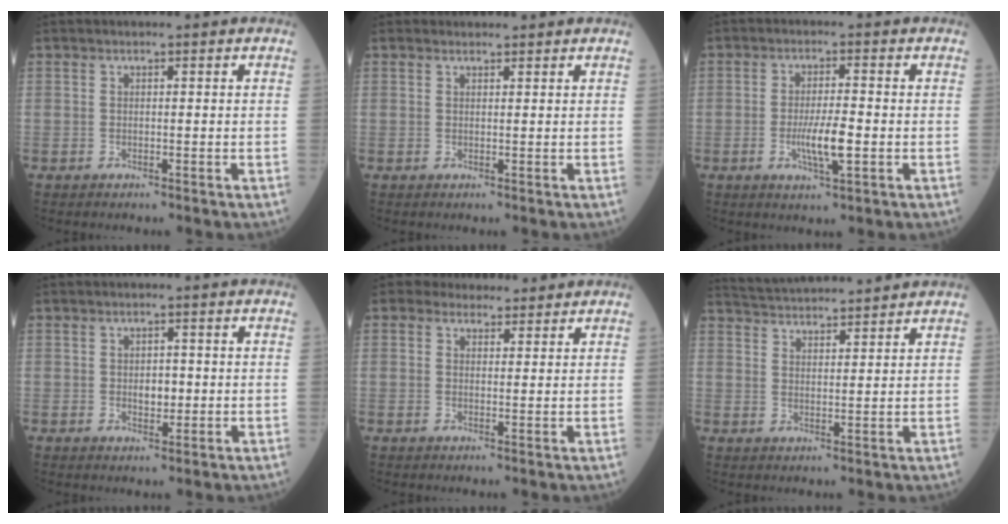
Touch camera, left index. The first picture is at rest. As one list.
[{"total": 1.5, "force": [1.4, 0.5, 0.0], "torque": [0.001, 0.009, 0.020]}, {"total": 5.1, "force": [-1.3, 0.6, 4.9], "torque": [-0.091, -0.009, -0.022]}, {"total": 2.0, "force": [-0.1, 1.3, 1.6], "torque": [-0.019, -0.003, 0.001]}, {"total": 5.3, "force": [4.7, 2.3, 0.7], "torque": [0.005, 0.011, 0.060]}, {"total": 11.6, "force": [11.2, 0.6, 3.0], "torque": [-0.057, 0.024, 0.171]}]